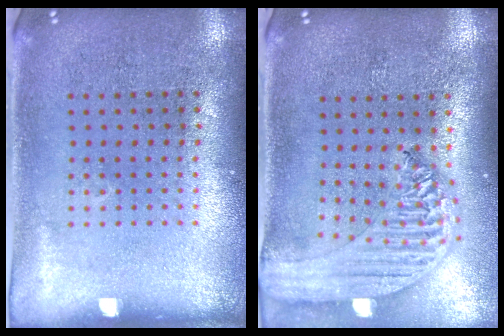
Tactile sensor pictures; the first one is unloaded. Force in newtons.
{"total": 2.2, "press": 2.0, "slide": 0.9}